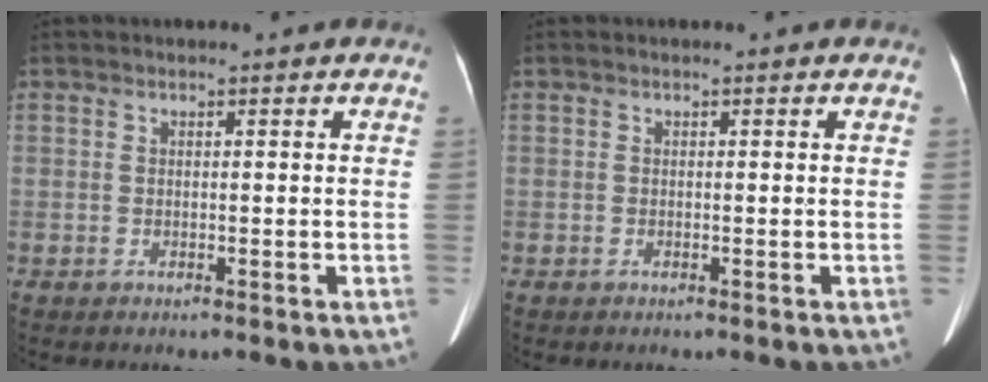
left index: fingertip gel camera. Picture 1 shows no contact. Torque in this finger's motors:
{"motor_torque": [0.01, -0.02, 0.01, 0.00]}